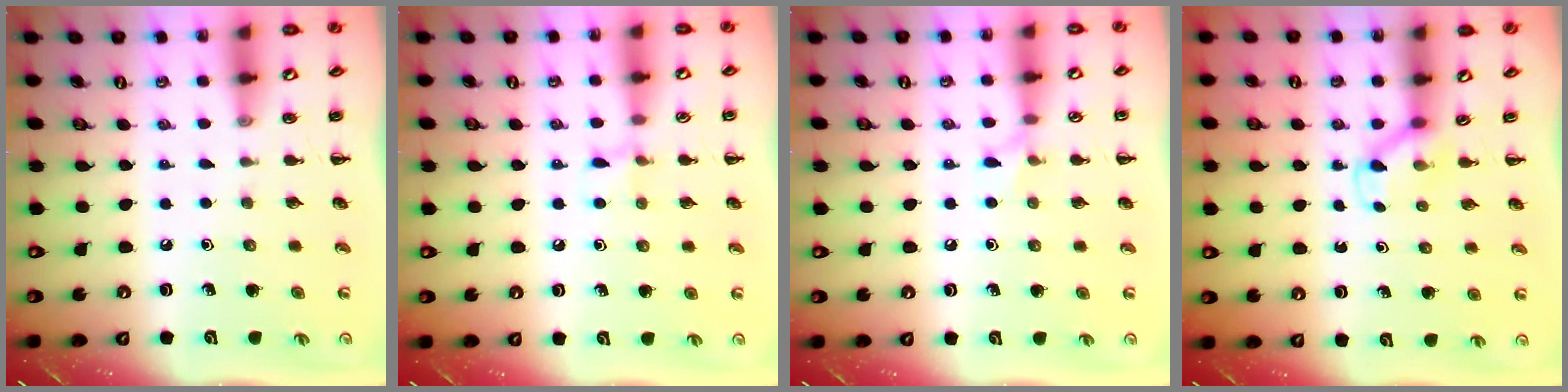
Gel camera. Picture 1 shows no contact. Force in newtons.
{"total": 5.4, "press": 5.1, "slide": 2.0}
{"total": 5.3, "press": 4.9, "slide": 1.9}
{"total": 4.0, "press": 3.8, "slide": 1.2}